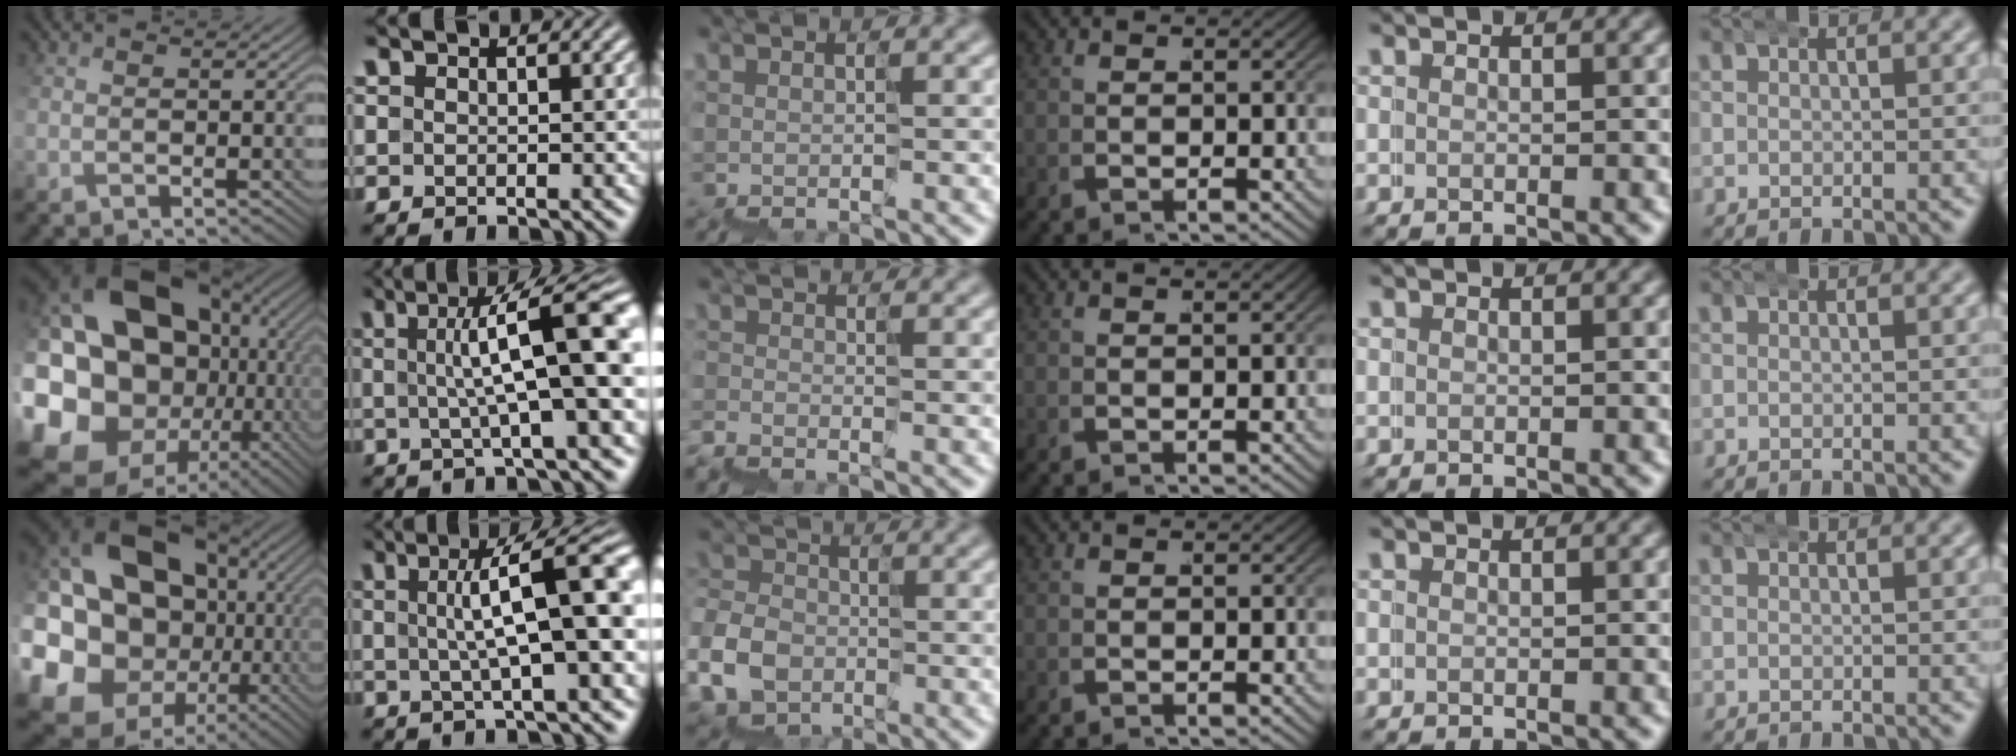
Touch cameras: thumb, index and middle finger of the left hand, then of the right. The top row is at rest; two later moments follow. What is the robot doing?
{"motion": "wrap", "object": "belt"}